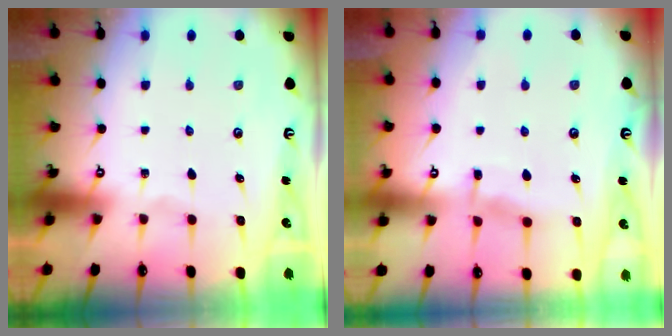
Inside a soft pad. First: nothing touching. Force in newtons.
{"total": 5.0, "press": 4.9, "slide": 0.3}